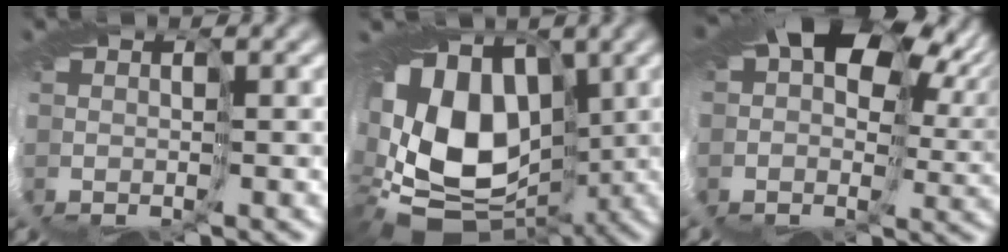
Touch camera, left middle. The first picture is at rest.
{"total": 13.1, "force": [-0.4, 9.8, 8.7], "torque": [-0.178, -0.014, -0.006]}
{"total": 15.5, "force": [5.6, 10.1, 10.3], "torque": [-0.190, 0.030, 0.089]}